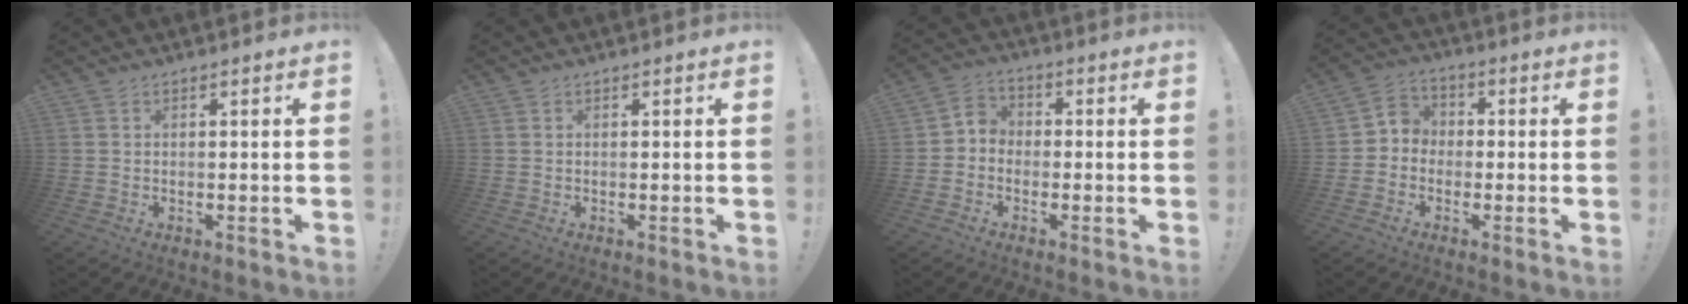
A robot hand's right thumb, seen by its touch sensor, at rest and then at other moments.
{"total": 0.0}
{"total": 4.6, "force": [-2.3, 3.7, 1.5], "torque": [-0.030, 0.021, -0.043]}
{"total": 5.4, "force": [-2.2, 4.7, 1.4], "torque": [-0.018, 0.024, -0.038]}